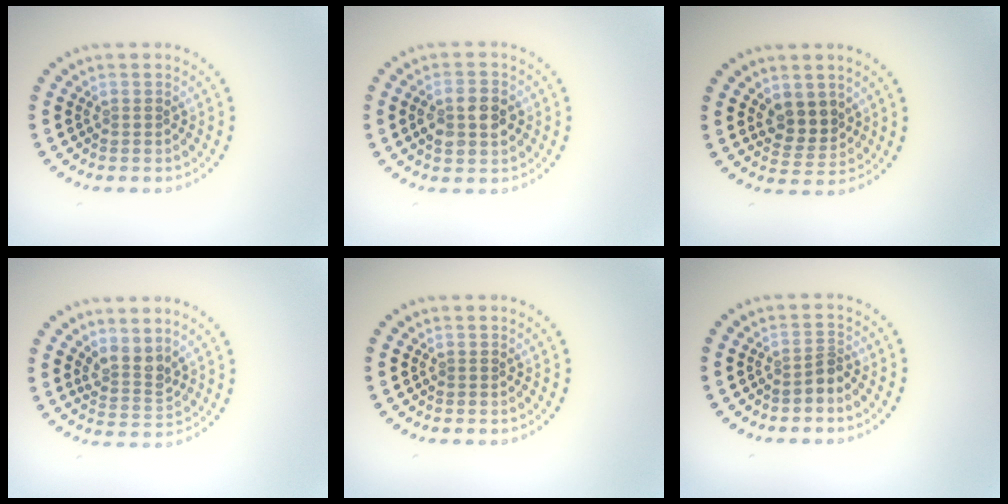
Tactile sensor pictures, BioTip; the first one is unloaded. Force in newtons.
{"total": 3.7, "press": 3.7, "slide": 0.1}
{"total": 2.8, "press": 2.5, "slide": 1.3}
{"total": 2.6, "press": 2.0, "slide": 1.7}
{"total": 0.0}
{"total": 1.3, "press": 0.8, "slide": 1.0}